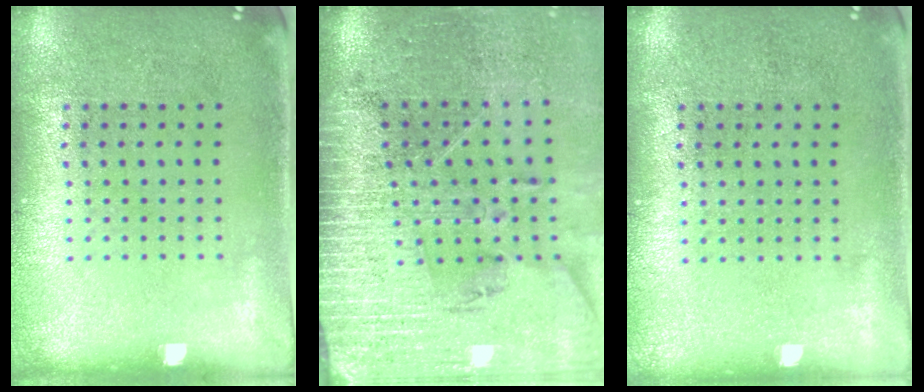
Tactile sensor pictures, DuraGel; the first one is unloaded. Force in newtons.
{"total": 3.8, "press": 3.4, "slide": 1.8}
{"total": 0.0}